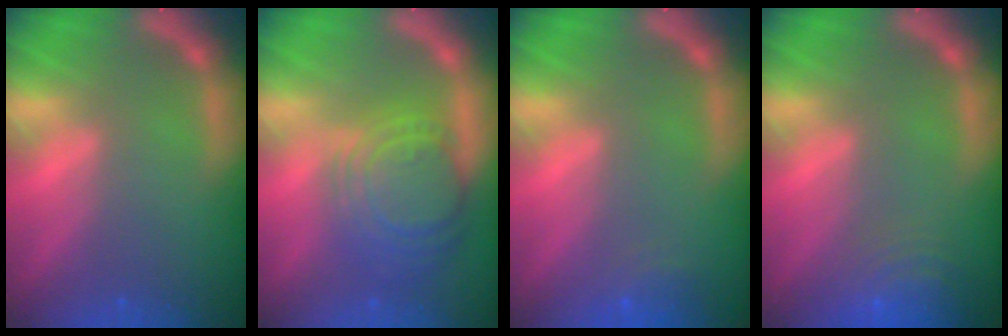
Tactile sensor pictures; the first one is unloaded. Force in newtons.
{"total": 9.5}
{"total": 1.9}
{"total": 7.5}